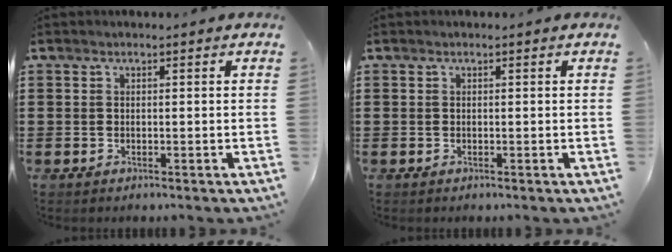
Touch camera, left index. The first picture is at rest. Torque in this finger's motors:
{"motor_torque": [0.00, 0.00, 0.00, 0.00]}